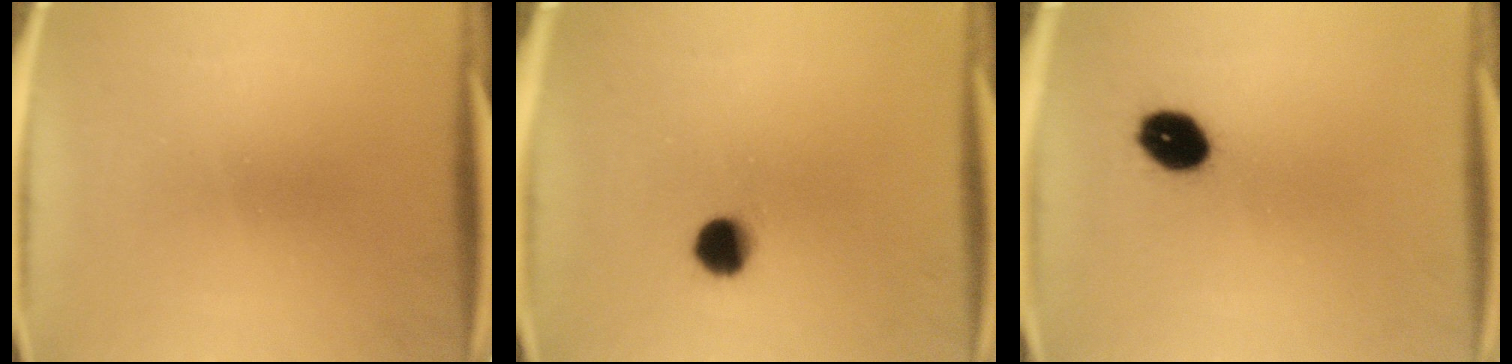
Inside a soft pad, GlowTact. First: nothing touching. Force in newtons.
{"total": 5.6}
{"total": 7.6}